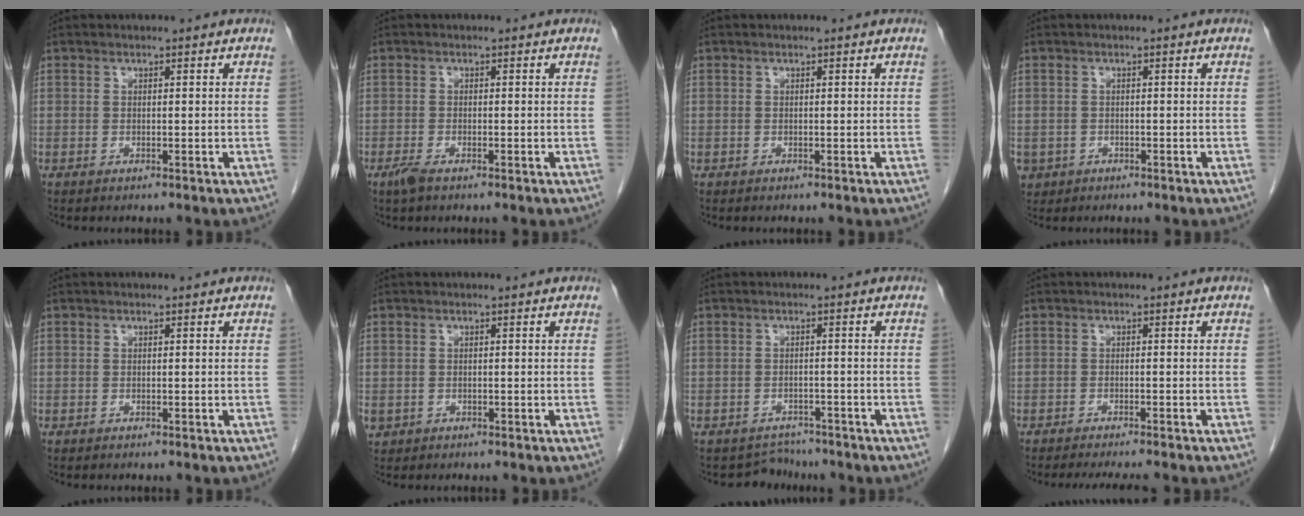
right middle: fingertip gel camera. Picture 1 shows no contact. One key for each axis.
{"total": 1.8, "fx": -1.2, "fy": 0.5, "fz": 1.2, "tx": -0.032, "ty": -0.004, "tz": -0.023}
{"total": 0.0}
{"total": 3.1, "fx": -1.5, "fy": 2.7, "fz": 0.6, "tx": -0.012, "ty": 0.000, "tz": -0.023}
{"total": 0.0}
{"total": 1.4, "fx": -0.3, "fy": 1.3, "fz": 0.5, "tx": -0.017, "ty": 0.000, "tz": 0.005}
{"total": 3.2, "fx": -2.8, "fy": 1.2, "fz": -1.0, "tx": 0.013, "ty": 0.009, "tz": -0.041}
{"total": 5.7, "fx": -5.0, "fy": 0.4, "fz": 2.6, "tx": -0.028, "ty": -0.010, "tz": -0.073}